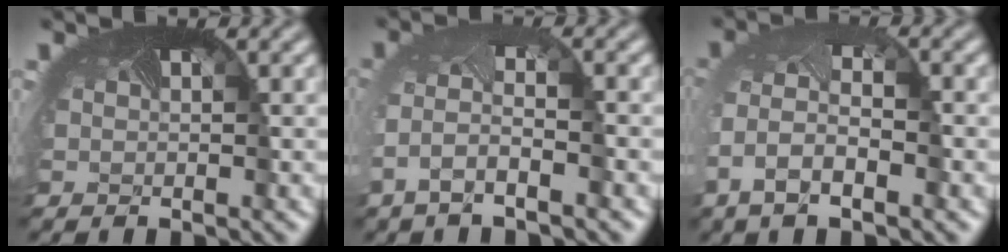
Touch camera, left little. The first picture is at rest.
{"total": 3.3, "force": [-2.0, 0.8, 2.6], "torque": [-0.067, -0.004, -0.041]}
{"total": 5.3, "force": [-2.1, 2.6, 4.2], "torque": [-0.095, -0.008, -0.040]}